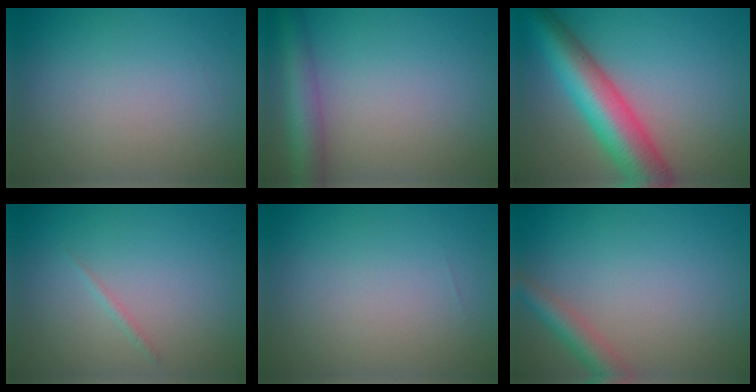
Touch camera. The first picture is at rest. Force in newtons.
{"total": 4.7, "press": 4.7, "slide": 0.2}
{"total": 9.3, "press": 9.3, "slide": 0.2}
{"total": 0.6, "press": 0.6, "slide": 0.0}
{"total": 0.0}
{"total": 2.9, "press": 2.9, "slide": 0.1}